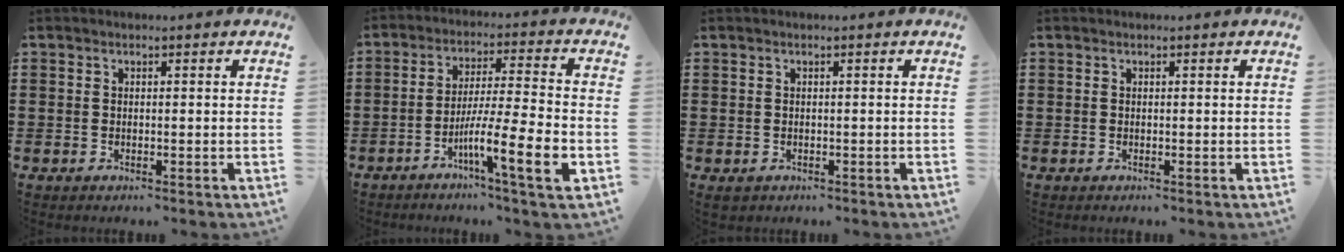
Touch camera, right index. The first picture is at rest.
{"total": 11.0, "force": [-4.9, 0.7, 9.8], "torque": [-0.175, -0.004, -0.091]}
{"total": 0.7, "force": [-0.6, 0.4, 0.0], "torque": [-0.003, 0.001, -0.013]}
{"total": 0.0}